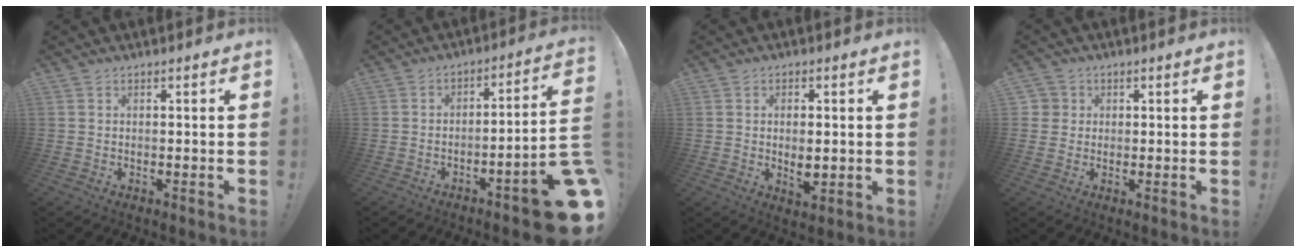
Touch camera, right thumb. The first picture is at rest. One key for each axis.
{"total": 12.1, "fx": -6.9, "fy": 1.2, "fz": 9.8, "tx": -0.113, "ty": 0.027, "tz": -0.112}
{"total": 4.8, "fx": -0.2, "fy": 2.2, "fz": 4.3, "tx": -0.062, "ty": -0.005, "tz": -0.004}
{"total": 2.5, "fx": 0.4, "fy": 2.4, "fz": 0.2, "tx": -0.008, "ty": 0.006, "tz": 0.008}